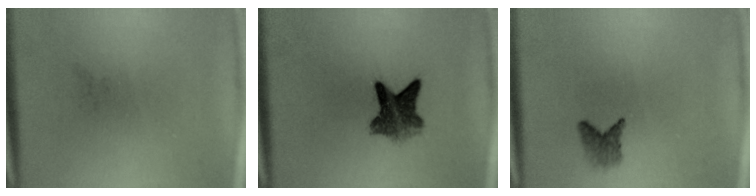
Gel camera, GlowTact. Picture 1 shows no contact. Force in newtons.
{"total": 6.3}
{"total": 1.9}